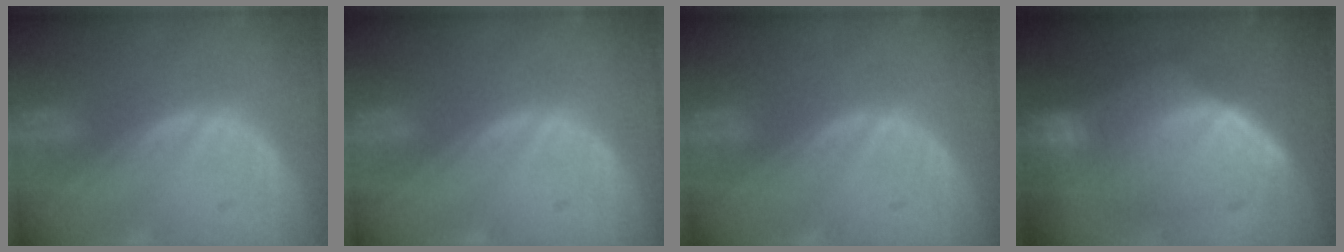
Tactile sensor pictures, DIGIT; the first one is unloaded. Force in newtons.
{"total": 0.0}
{"total": 0.0}
{"total": 8.3, "press": 8.2, "slide": 1.4}